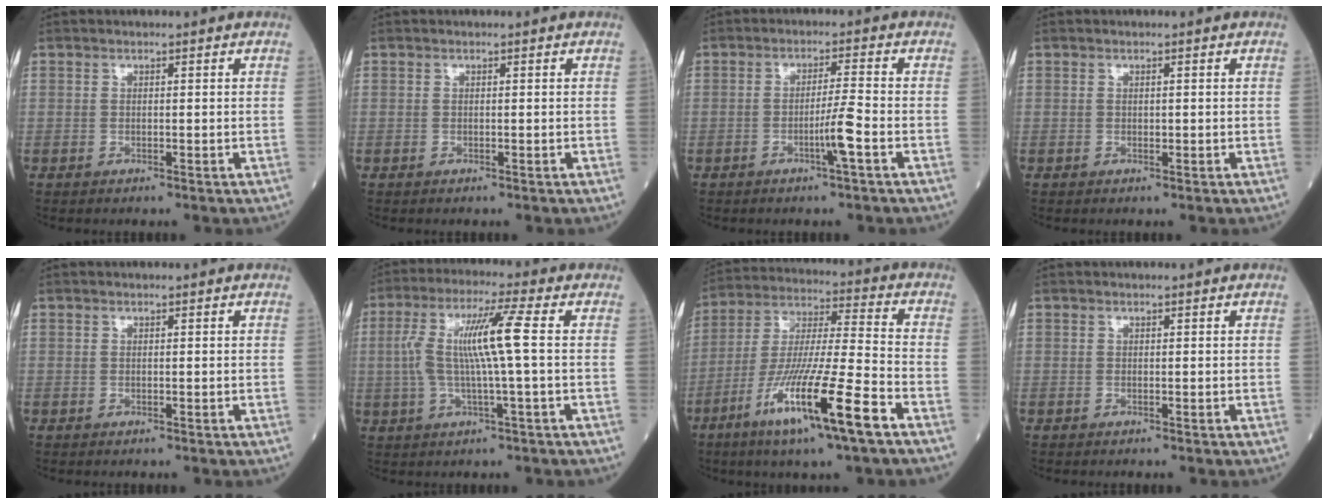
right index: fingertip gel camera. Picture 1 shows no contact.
{"total": 0.0}
{"total": 4.0, "force": [-1.6, -0.8, 3.5], "torque": [-0.063, -0.005, -0.026]}
{"total": 0.0}
{"total": 0.0}
{"total": 9.2, "force": [0.6, -0.4, 9.2], "torque": [-0.186, 0.015, 0.012]}
{"total": 16.8, "force": [-8.5, 0.0, 14.4], "torque": [-0.290, -0.034, -0.154]}
{"total": 0.0}